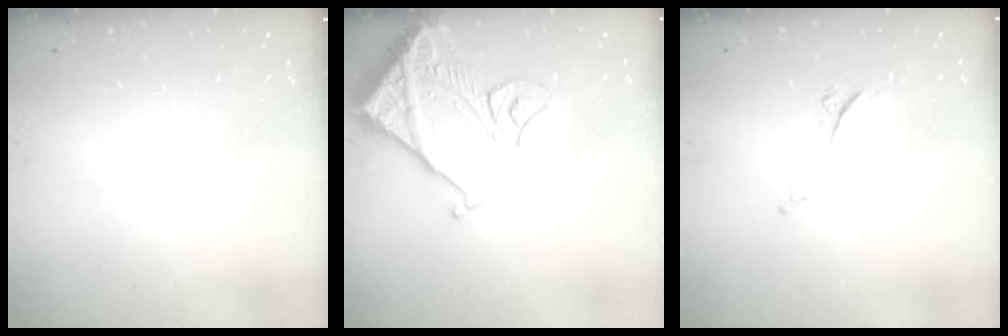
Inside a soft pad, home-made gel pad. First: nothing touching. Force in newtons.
{"total": 15.0, "press": 14.9, "slide": 1.9}
{"total": 7.6, "press": 7.5, "slide": 1.1}